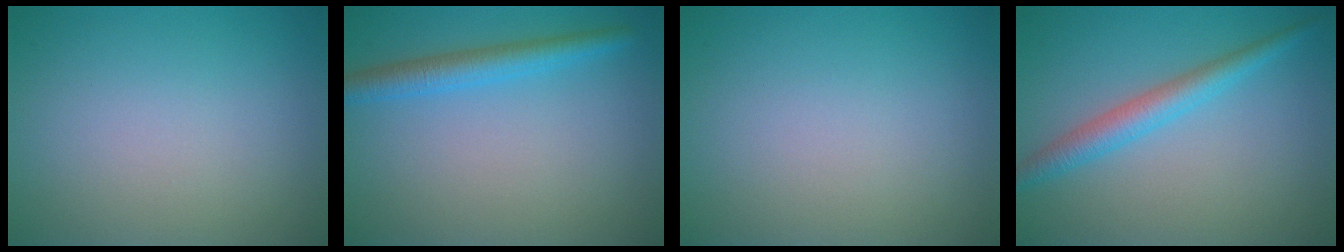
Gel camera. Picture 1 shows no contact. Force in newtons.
{"total": 3.0, "press": 3.0, "slide": 0.2}
{"total": 0.0}
{"total": 3.0, "press": 3.0, "slide": 0.1}